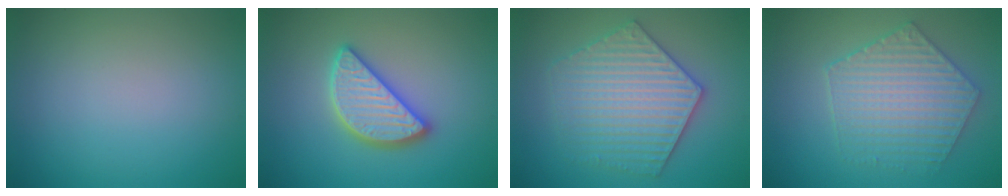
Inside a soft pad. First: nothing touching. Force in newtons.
{"total": 4.5, "press": 4.5, "slide": 0.4}
{"total": 6.1, "press": 6.1, "slide": 1.0}
{"total": 5.0, "press": 4.3, "slide": 2.6}